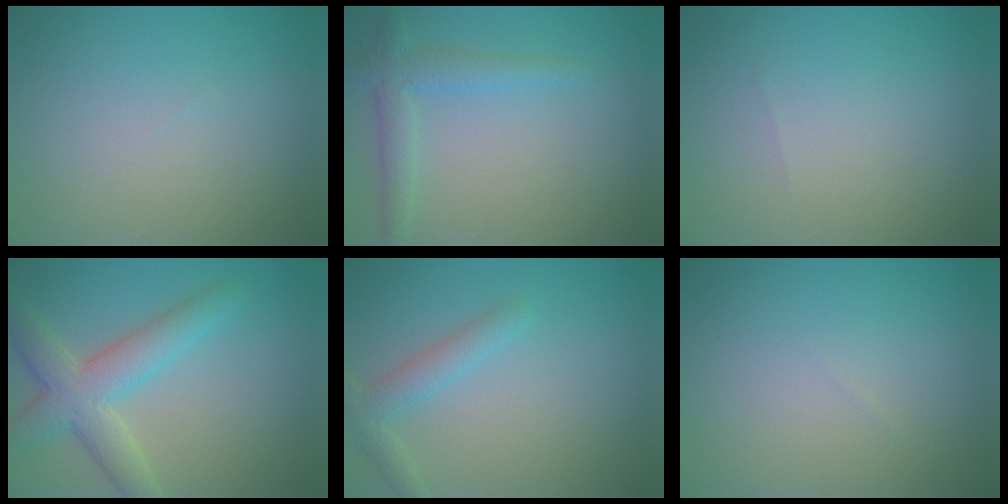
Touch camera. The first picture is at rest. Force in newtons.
{"total": 2.7, "press": 2.7, "slide": 0.1}
{"total": 0.0}
{"total": 5.5, "press": 5.4, "slide": 0.3}
{"total": 2.5, "press": 2.5, "slide": 0.2}
{"total": 0.0}